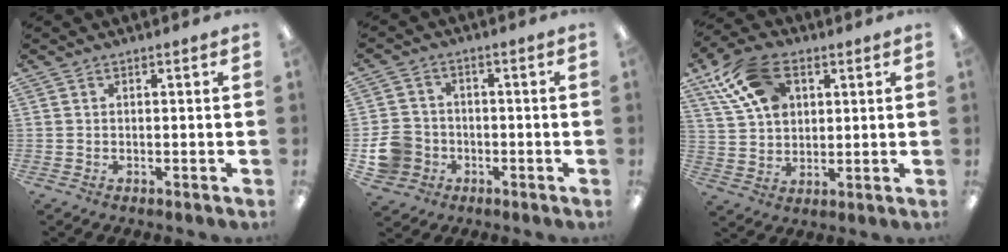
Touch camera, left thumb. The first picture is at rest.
{"total": 8.6, "force": [-2.8, 7.5, 3.0], "torque": [-0.074, 0.025, -0.051]}
{"total": 14.0, "force": [6.5, 9.0, 8.5], "torque": [-0.170, 0.001, 0.124]}